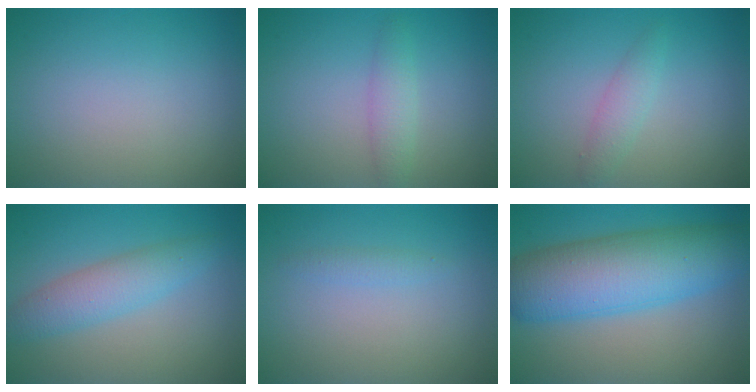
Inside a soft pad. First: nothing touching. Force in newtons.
{"total": 1.8, "press": 1.8, "slide": 0.0}
{"total": 1.7, "press": 1.7, "slide": 0.1}
{"total": 3.6, "press": 3.6, "slide": 0.0}
{"total": 0.9, "press": 0.9, "slide": 0.0}
{"total": 9.6, "press": 9.6, "slide": 0.1}